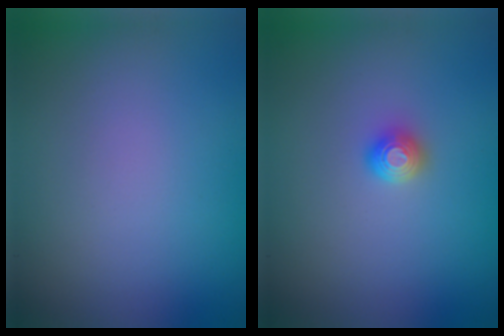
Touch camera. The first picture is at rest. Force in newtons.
{"total": 1.4, "press": 1.2, "slide": 0.7}